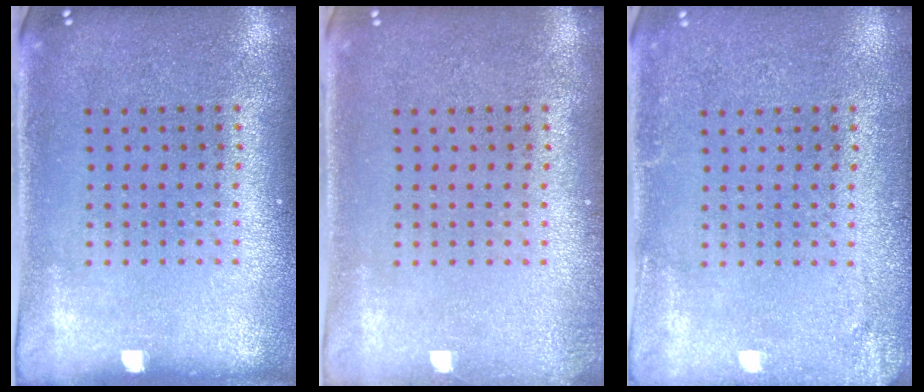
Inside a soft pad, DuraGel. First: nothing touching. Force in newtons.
{"total": 0.7, "press": 0.7, "slide": 0.2}
{"total": 1.8, "press": 1.8, "slide": 0.2}